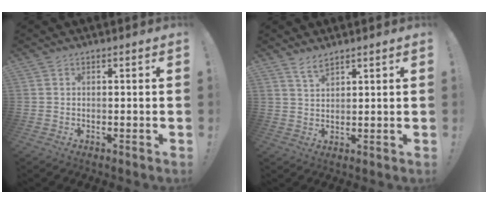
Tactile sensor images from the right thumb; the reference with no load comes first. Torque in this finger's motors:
{"motor_torque": [0.33, 0.40, 0.39, 0.11, 0.13]}